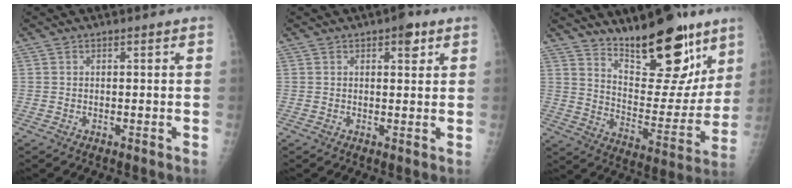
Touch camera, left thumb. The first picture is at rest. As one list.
[{"total": 3.5, "force": [1.9, 1.5, 2.5], "torque": [-0.020, -0.006, 0.022]}, {"total": 20.5, "force": [14.2, 7.5, 12.8], "torque": [-0.138, -0.098, 0.228]}]